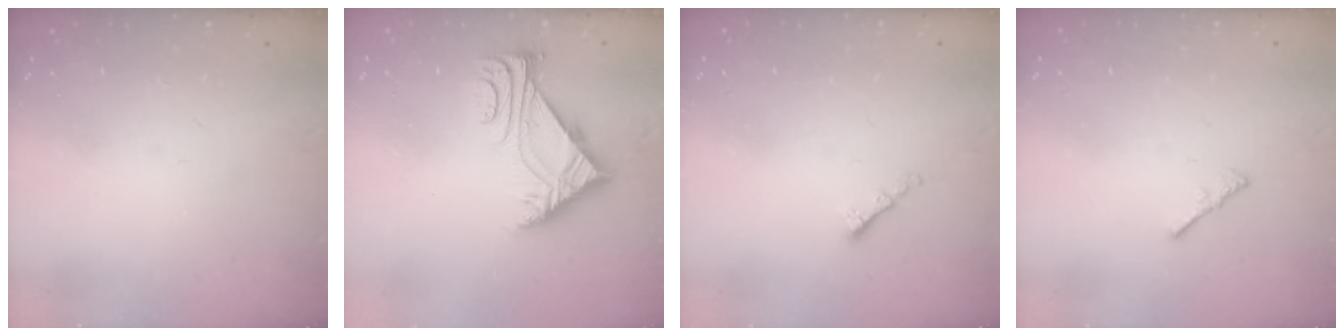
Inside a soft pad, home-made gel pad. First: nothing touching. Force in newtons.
{"total": 5.8, "press": 5.8, "slide": 1.0}
{"total": 1.4, "press": 1.3, "slide": 0.5}
{"total": 1.5, "press": 1.4, "slide": 0.4}